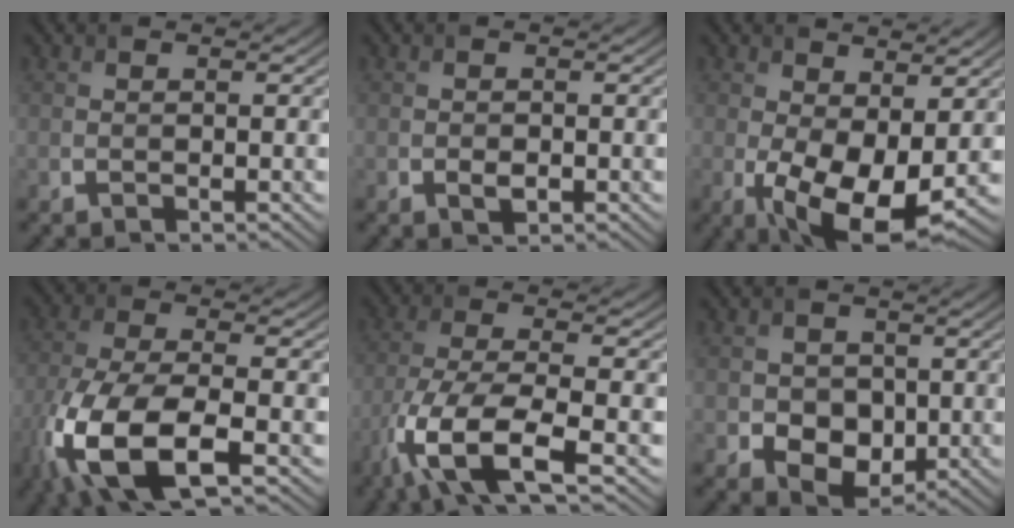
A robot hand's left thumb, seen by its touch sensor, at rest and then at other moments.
{"total": 1.4, "force": [-0.6, 0.9, 1.0], "torque": [-0.017, -0.003, -0.012]}
{"total": 9.3, "force": [-0.7, 4.9, 7.9], "torque": [-0.153, -0.026, -0.002]}
{"total": 13.5, "force": [-6.4, 5.2, 10.7], "torque": [-0.255, -0.031, -0.130]}
{"total": 10.7, "force": [-5.5, 3.2, 8.5], "torque": [-0.184, -0.016, -0.117]}
{"total": 5.4, "force": [-0.7, 4.6, 2.8], "torque": [-0.055, -0.009, -0.022]}